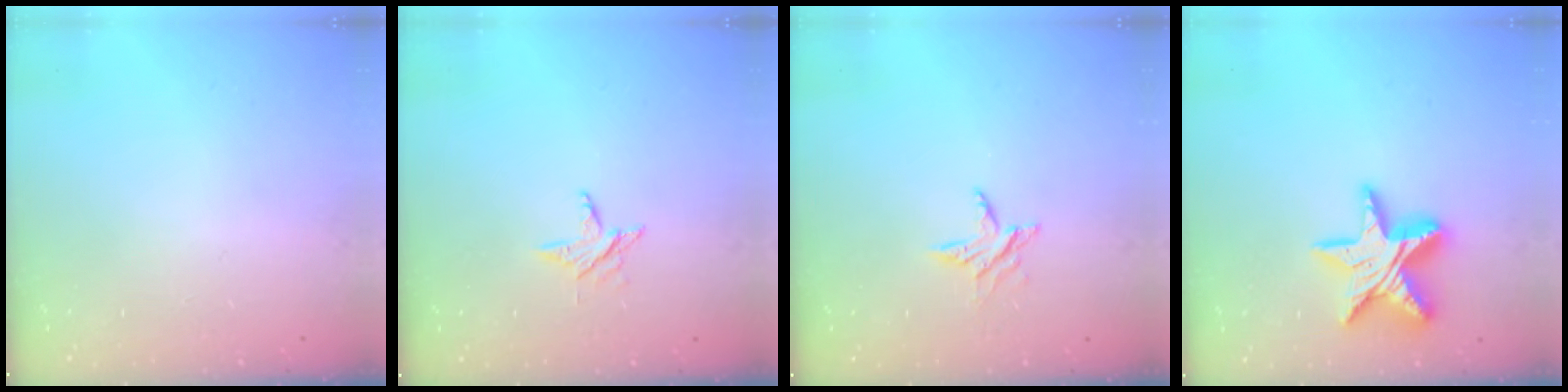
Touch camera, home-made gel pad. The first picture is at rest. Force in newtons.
{"total": 4.1, "press": 4.0, "slide": 0.5}
{"total": 5.2, "press": 5.2, "slide": 0.6}
{"total": 14.6, "press": 14.6, "slide": 1.0}